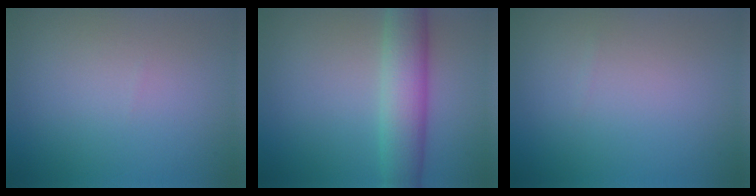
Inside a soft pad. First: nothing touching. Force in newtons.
{"total": 5.8, "press": 5.8, "slide": 0.2}
{"total": 0.0}